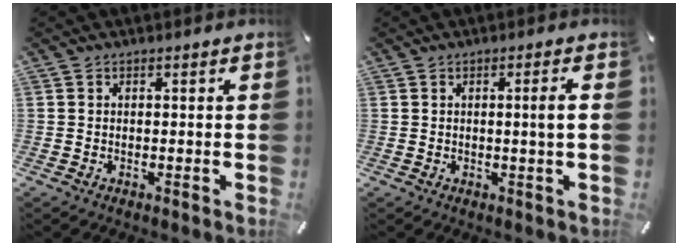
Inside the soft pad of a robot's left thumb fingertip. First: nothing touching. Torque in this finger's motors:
{"motor_torque": [0.63, 0.21, 1.32, -1.45, 0.20]}